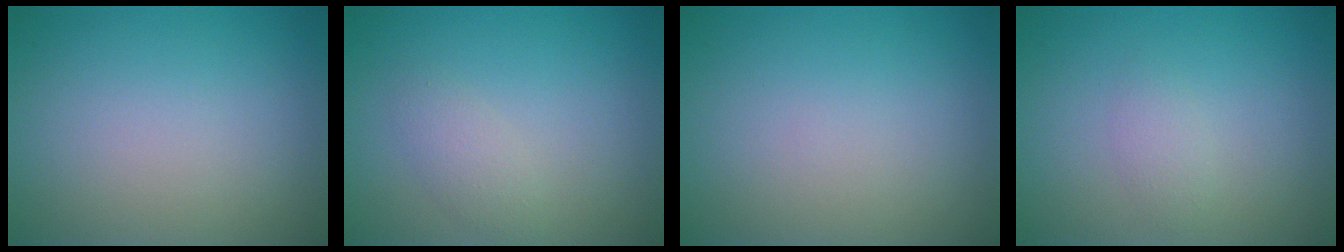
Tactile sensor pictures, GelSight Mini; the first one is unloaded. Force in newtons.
{"total": 1.6, "press": 1.6, "slide": 0.2}
{"total": 0.0}
{"total": 1.1, "press": 1.1, "slide": 0.1}